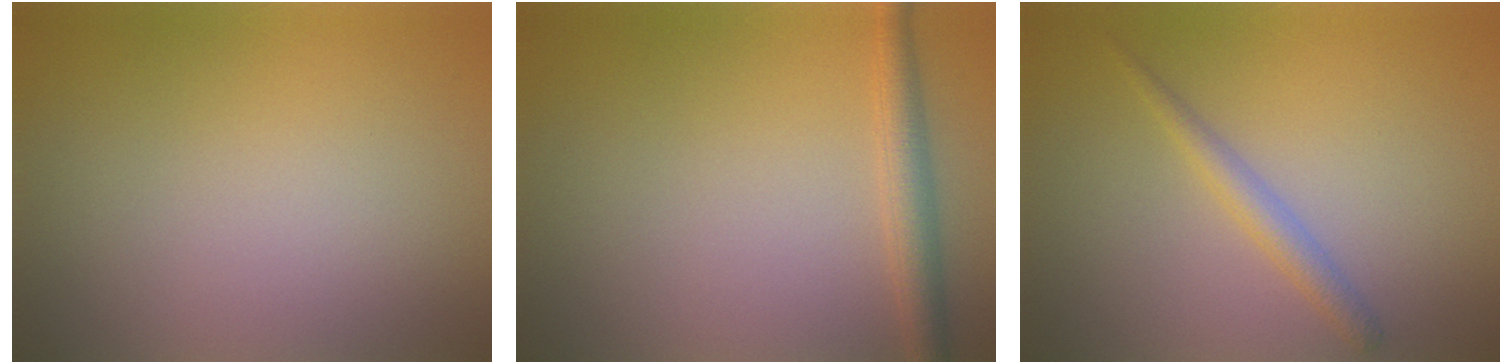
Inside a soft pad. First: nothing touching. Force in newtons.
{"total": 2.4, "press": 2.4, "slide": 0.0}
{"total": 1.9, "press": 1.9, "slide": 0.1}